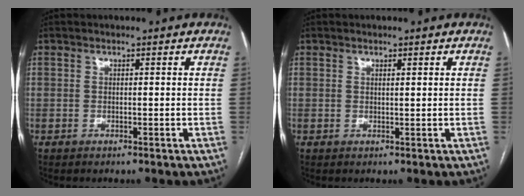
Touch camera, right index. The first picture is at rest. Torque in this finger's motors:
{"motor_torque": [-0.18, 0.08, -0.03, 0.00]}